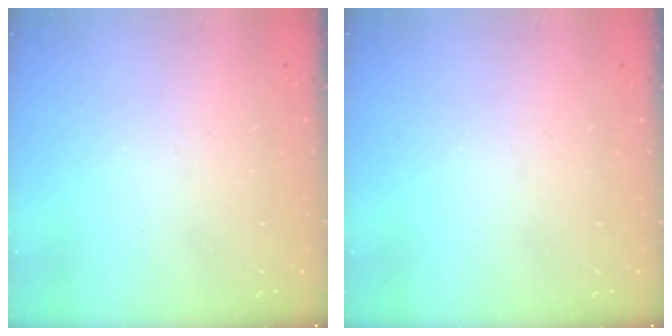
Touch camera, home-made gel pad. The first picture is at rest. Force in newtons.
{"total": 0.0}